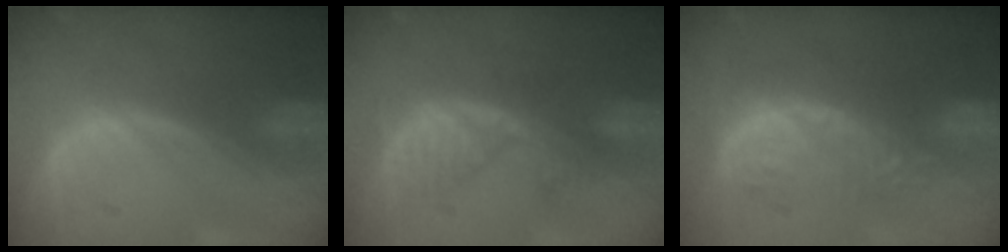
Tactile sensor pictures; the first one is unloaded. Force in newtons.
{"total": 6.0, "press": 5.9, "slide": 0.6}
{"total": 10.0, "press": 8.7, "slide": 4.9}